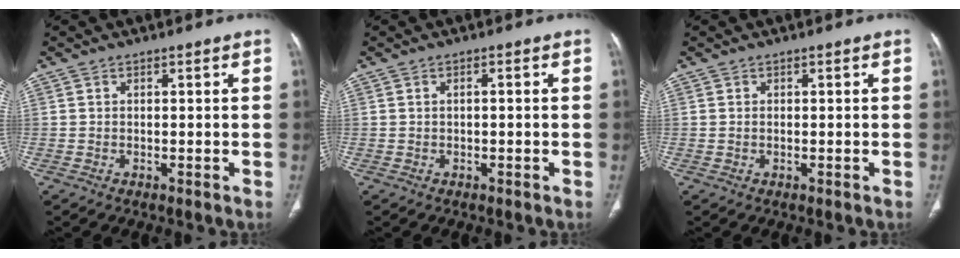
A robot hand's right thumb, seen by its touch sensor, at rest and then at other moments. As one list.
[{"total": 0.9, "force": [-0.1, 0.3, 0.9], "torque": [-0.020, 0.004, -0.002]}, {"total": 0.0}]